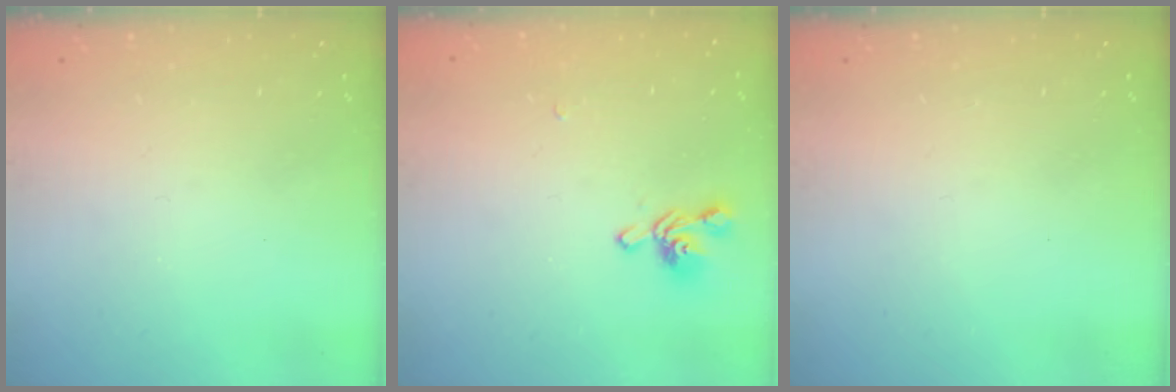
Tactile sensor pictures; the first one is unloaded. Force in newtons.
{"total": 1.8, "press": 1.6, "slide": 0.9}
{"total": 0.0}